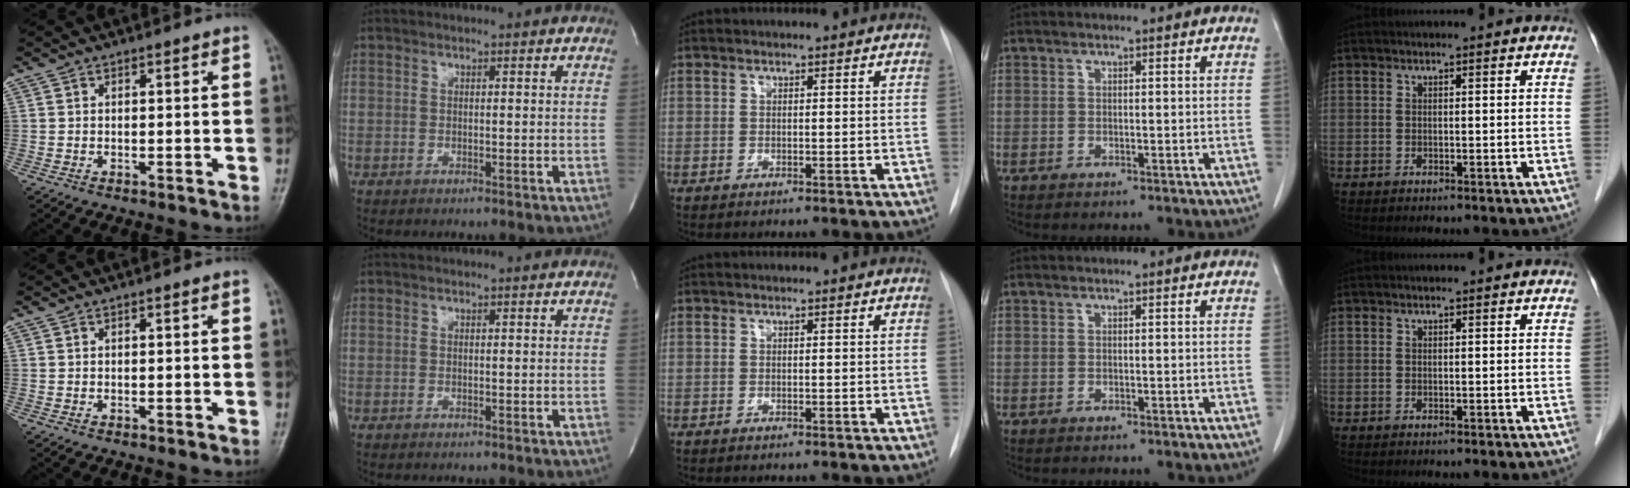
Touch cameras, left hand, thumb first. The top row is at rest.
{}